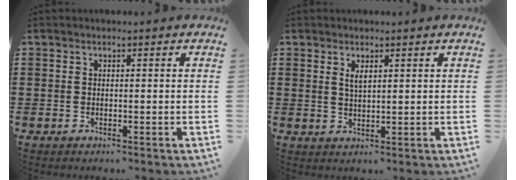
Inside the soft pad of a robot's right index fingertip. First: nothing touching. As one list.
[{"total": 2.0, "force": [1.1, 0.6, 1.5], "torque": [-0.032, 0.002, 0.018]}]